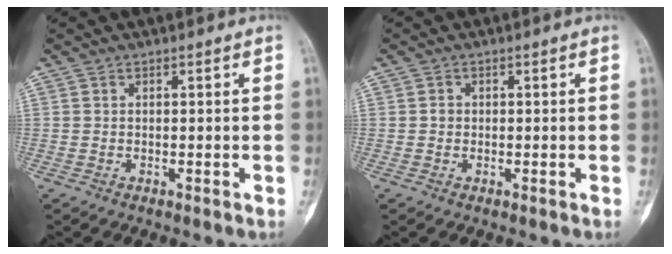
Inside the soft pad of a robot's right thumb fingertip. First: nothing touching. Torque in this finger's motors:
{"motor_torque": [-0.04, 0.03, 0.01, 0.03, 0.00]}